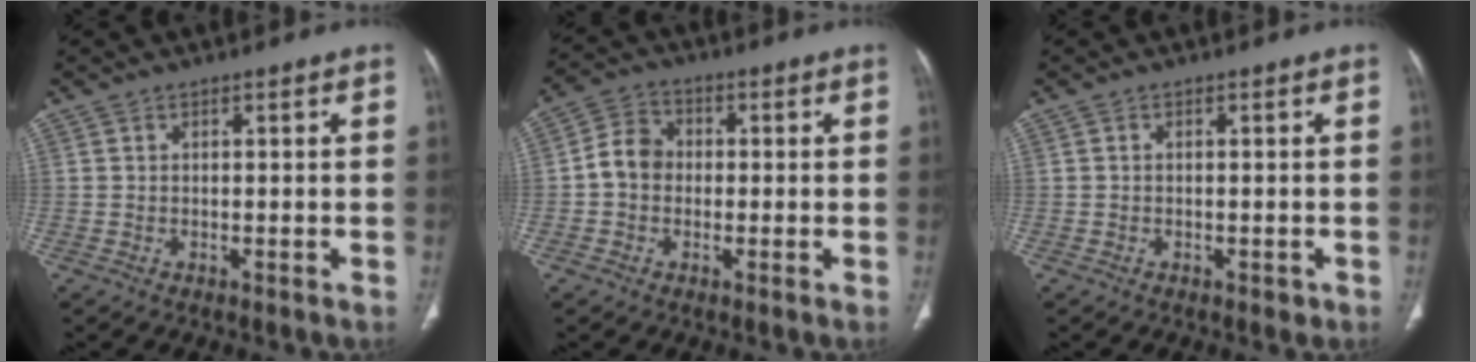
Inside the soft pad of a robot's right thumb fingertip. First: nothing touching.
{"total": 6.0, "force": [-0.5, 5.1, 3.2], "torque": [-0.043, 0.019, -0.020]}
{"total": 1.1, "force": [-0.5, 0.7, 0.7], "torque": [-0.008, 0.000, -0.005]}